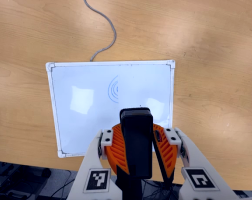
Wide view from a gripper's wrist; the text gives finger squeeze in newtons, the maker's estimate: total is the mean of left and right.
{"total": 12.4, "left": 11.8, "right": 12.9}